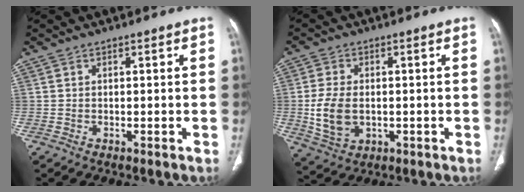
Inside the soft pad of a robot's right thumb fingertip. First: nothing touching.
{"total": 8.8, "force": [-0.7, 5.8, 6.6], "torque": [-0.129, -0.003, -0.005]}